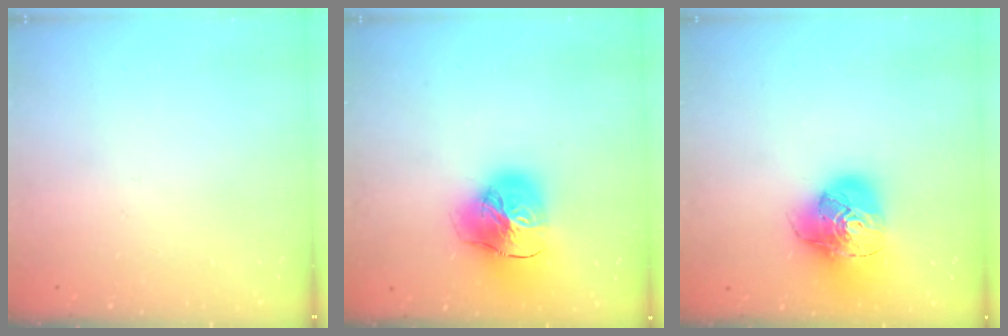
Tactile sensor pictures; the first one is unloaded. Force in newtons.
{"total": 23.3, "press": 23.2, "slide": 2.4}
{"total": 20.1, "press": 20.0, "slide": 2.6}